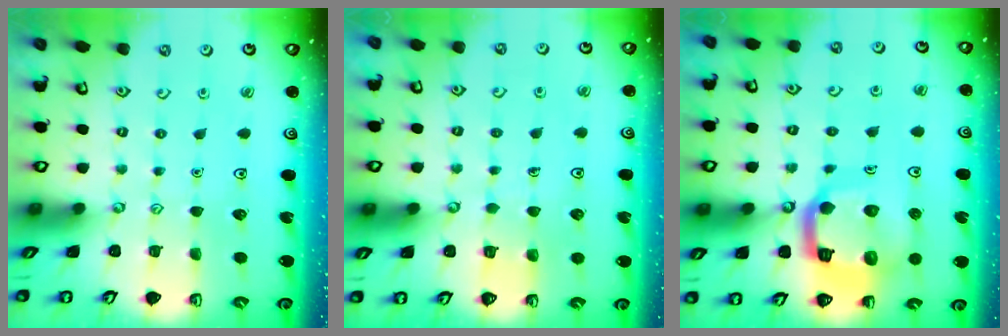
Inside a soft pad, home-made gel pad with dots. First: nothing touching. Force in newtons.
{"total": 2.2, "press": 2.2, "slide": 0.0}
{"total": 16.4, "press": 16.3, "slide": 2.0}